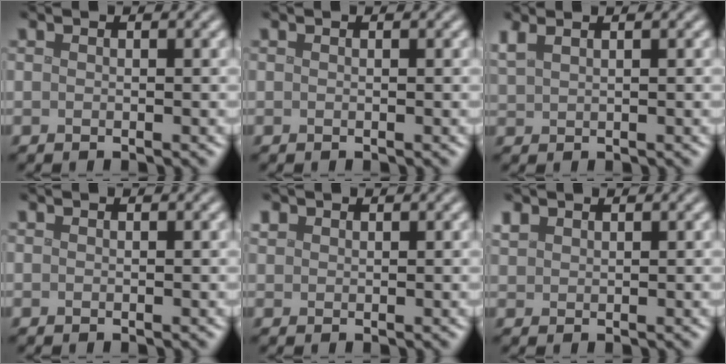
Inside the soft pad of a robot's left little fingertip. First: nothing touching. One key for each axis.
{"total": 0.0}
{"total": 1.8, "fx": 1.4, "fy": 0.6, "fz": 1.0, "tx": -0.029, "ty": 0.008, "tz": 0.034}
{"total": 0.0}
{"total": 1.0, "fx": 0.7, "fy": 0.7, "fz": 0.1, "tx": -0.006, "ty": 0.003, "tz": 0.013}
{"total": 1.3, "fx": 1.0, "fy": 0.7, "fz": 0.2, "tx": -0.013, "ty": 0.005, "tz": 0.025}